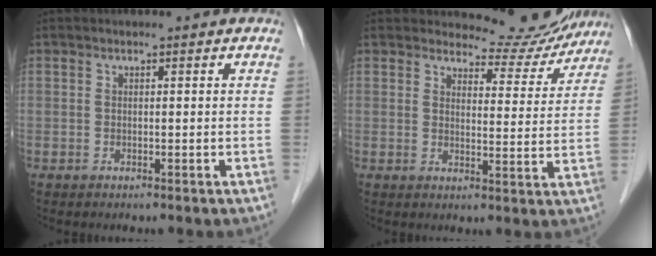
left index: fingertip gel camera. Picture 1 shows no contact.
{"total": 6.2, "force": [5.8, 2.1, -0.4], "torque": [0.021, -0.035, 0.050]}